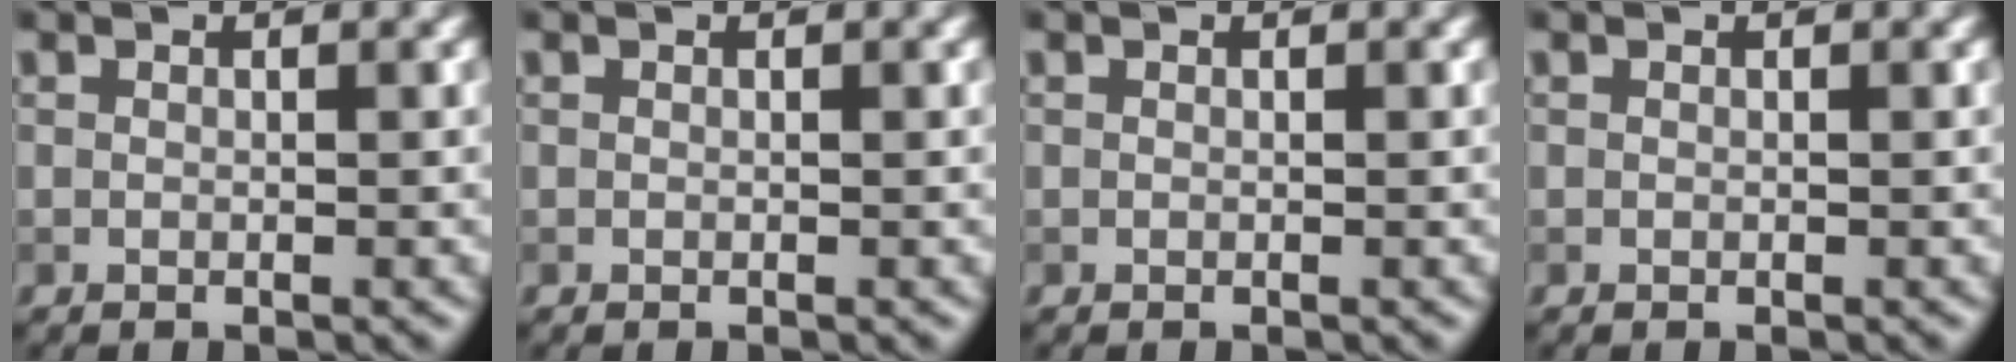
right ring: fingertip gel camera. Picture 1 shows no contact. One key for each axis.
{"total": 0.0}
{"total": 0.0}
{"total": 0.0}